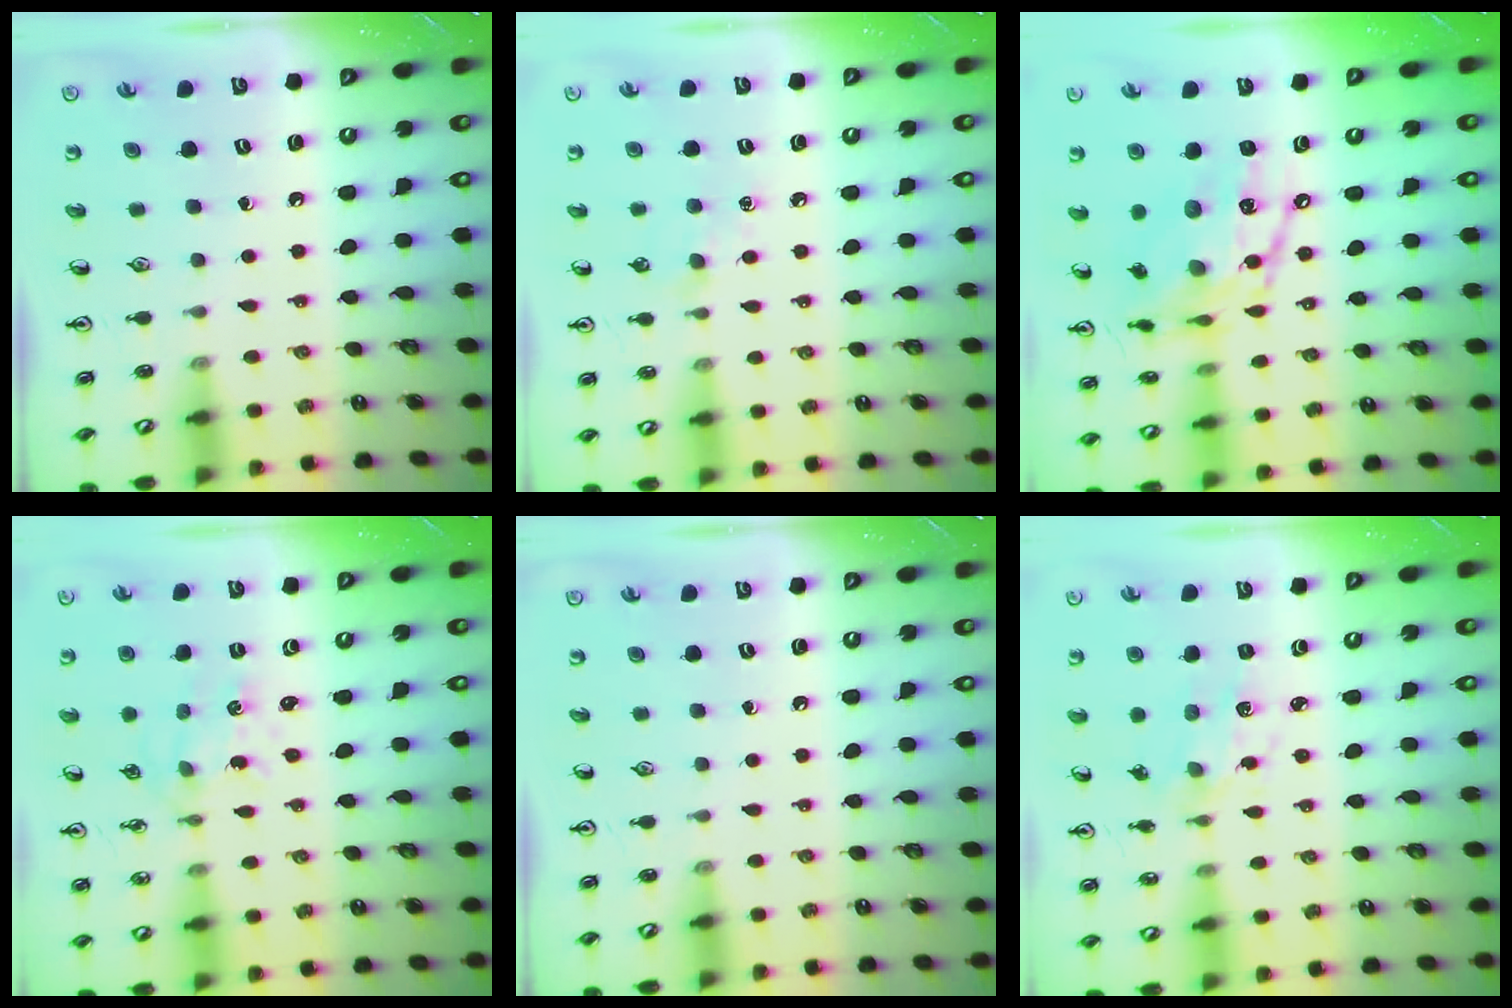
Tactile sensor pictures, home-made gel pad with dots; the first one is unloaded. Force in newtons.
{"total": 5.9, "press": 5.8, "slide": 0.8}
{"total": 15.1, "press": 15.1, "slide": 1.1}
{"total": 1.2, "press": 1.2, "slide": 0.2}
{"total": 0.0}
{"total": 3.0, "press": 2.8, "slide": 0.9}